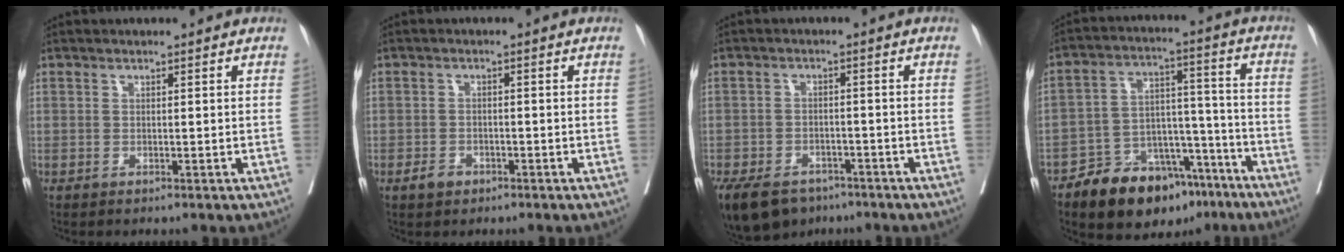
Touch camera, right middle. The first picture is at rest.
{"total": 2.2, "force": [-1.4, 1.4, 0.9], "torque": [-0.013, 0.004, -0.019]}
{"total": 11.0, "force": [-7.8, 6.4, 4.5], "torque": [-0.098, -0.009, -0.118]}
{"total": 14.9, "force": [-10.8, 7.2, 7.3], "torque": [-0.097, 0.037, -0.169]}